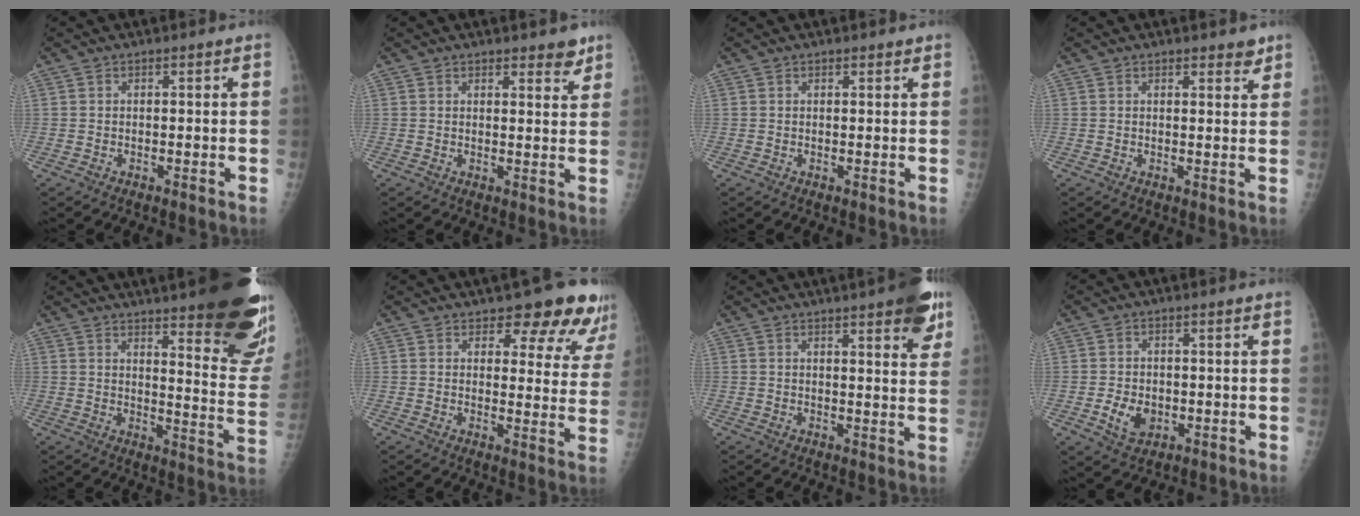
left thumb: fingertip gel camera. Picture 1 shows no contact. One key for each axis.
{"total": 3.4, "fx": 2.7, "fy": 1.4, "fz": 1.5, "tx": 0.002, "ty": -0.017, "tz": 0.032}
{"total": 0.7, "fx": 0.6, "fy": 0.3, "fz": 0.1, "tx": 0.001, "ty": -0.005, "tz": 0.007}
{"total": 2.3, "fx": 1.9, "fy": 1.0, "fz": 0.9, "tx": 0.006, "ty": -0.012, "tz": 0.021}
{"total": 26.8, "fx": 18.7, "fy": 5.6, "fz": 18.3, "tx": -0.181, "ty": -0.111, "tz": 0.230}
{"total": 12.8, "fx": 10.5, "fy": 5.1, "fz": 5.4, "tx": -0.011, "ty": -0.063, "tz": 0.108}
{"total": 10.7, "fx": 6.5, "fy": 2.7, "fz": 8.1, "tx": -0.078, "ty": -0.023, "tz": 0.076}
{"total": 5.1, "fx": -1.2, "fy": 3.7, "fz": 3.3, "tx": -0.048, "ty": -0.002, "tz": -0.013}